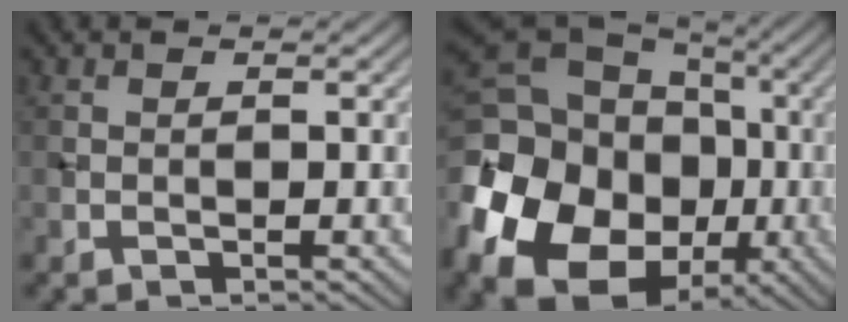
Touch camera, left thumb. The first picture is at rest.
{"total": 22.8, "force": [-6.1, 18.1, 12.4], "torque": [-0.273, -0.027, -0.130]}